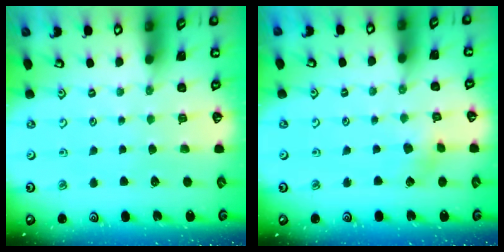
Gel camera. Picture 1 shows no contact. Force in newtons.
{"total": 3.0, "press": 3.0, "slide": 0.4}